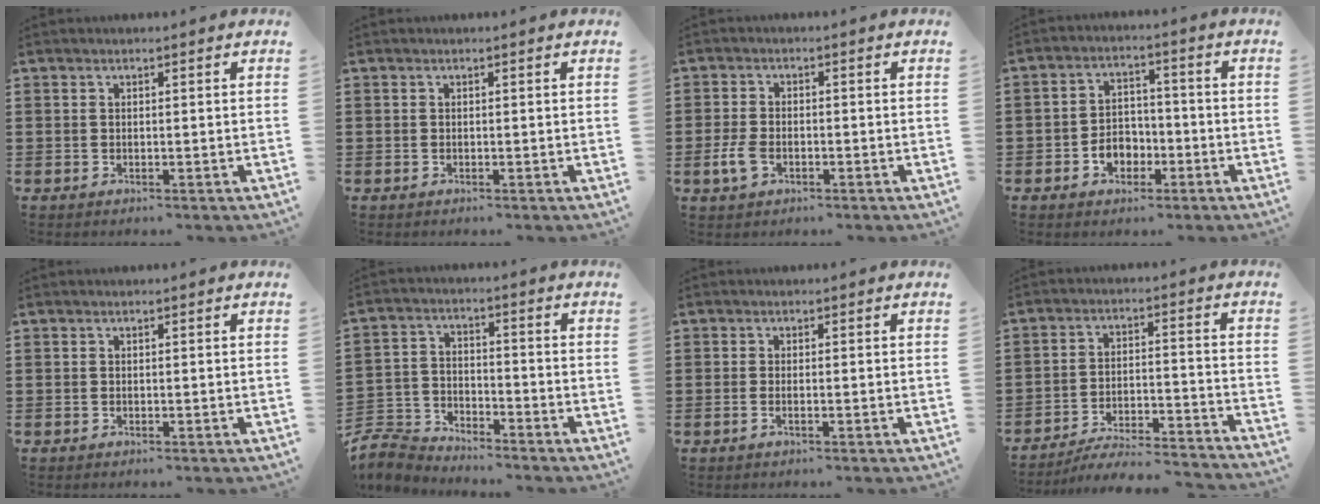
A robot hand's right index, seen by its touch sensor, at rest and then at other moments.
{"total": 0.0}
{"total": 3.7, "force": [-1.3, 2.1, 2.8], "torque": [-0.077, -0.010, -0.029]}
{"total": 4.5, "force": [-2.0, 3.4, 2.1], "torque": [-0.037, 0.002, -0.040]}
{"total": 0.0}
{"total": 5.6, "force": [-5.5, 1.1, 0.5], "torque": [-0.037, -0.003, -0.117]}
{"total": 0.7, "force": [-0.3, 0.0, 0.6], "torque": [-0.011, -0.004, -0.006]}
{"total": 6.1, "force": [-5.7, 0.3, 2.0], "torque": [-0.039, -0.004, -0.113]}